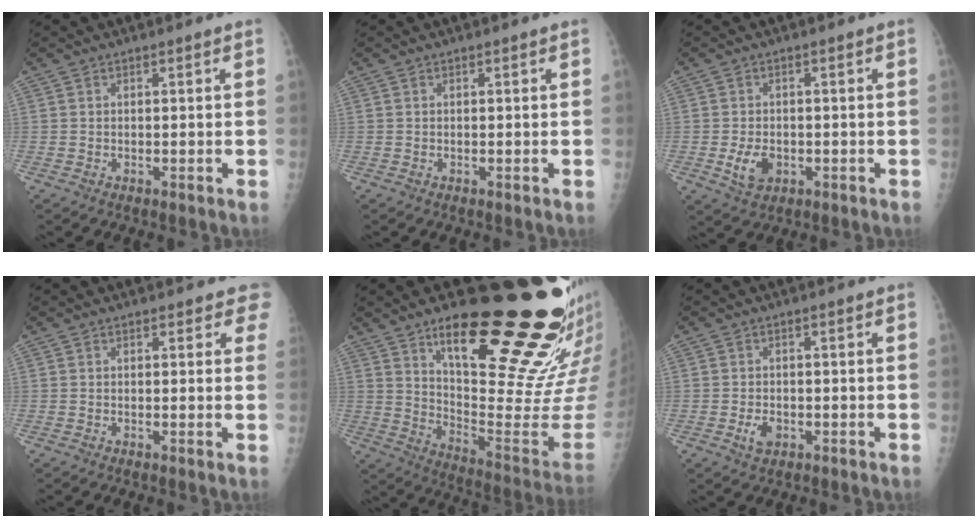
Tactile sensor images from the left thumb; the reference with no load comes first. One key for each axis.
{"total": 0.0}
{"total": 4.6, "fx": -1.2, "fy": 3.2, "fz": 3.1, "tx": -0.052, "ty": -0.001, "tz": -0.015}
{"total": 2.9, "fx": 2.3, "fy": 1.4, "fz": 0.9, "tx": 0.023, "ty": -0.006, "tz": 0.011}
{"total": 28.8, "fx": 18.3, "fy": 7.4, "fz": 21.0, "tx": -0.259, "ty": -0.105, "tz": 0.286}
{"total": 2.8, "fx": -1.0, "fy": 1.9, "fz": 1.9, "tx": -0.030, "ty": 0.001, "tz": -0.013}